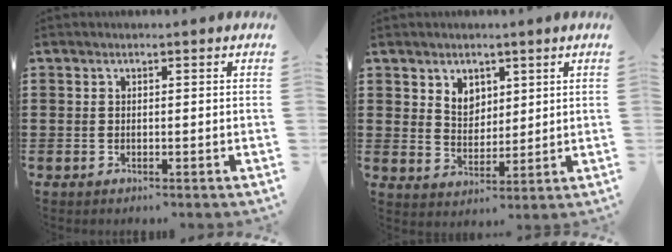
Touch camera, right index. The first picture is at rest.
{"total": 4.2, "force": [2.8, 3.0, 1.0], "torque": [-0.033, 0.007, 0.052]}